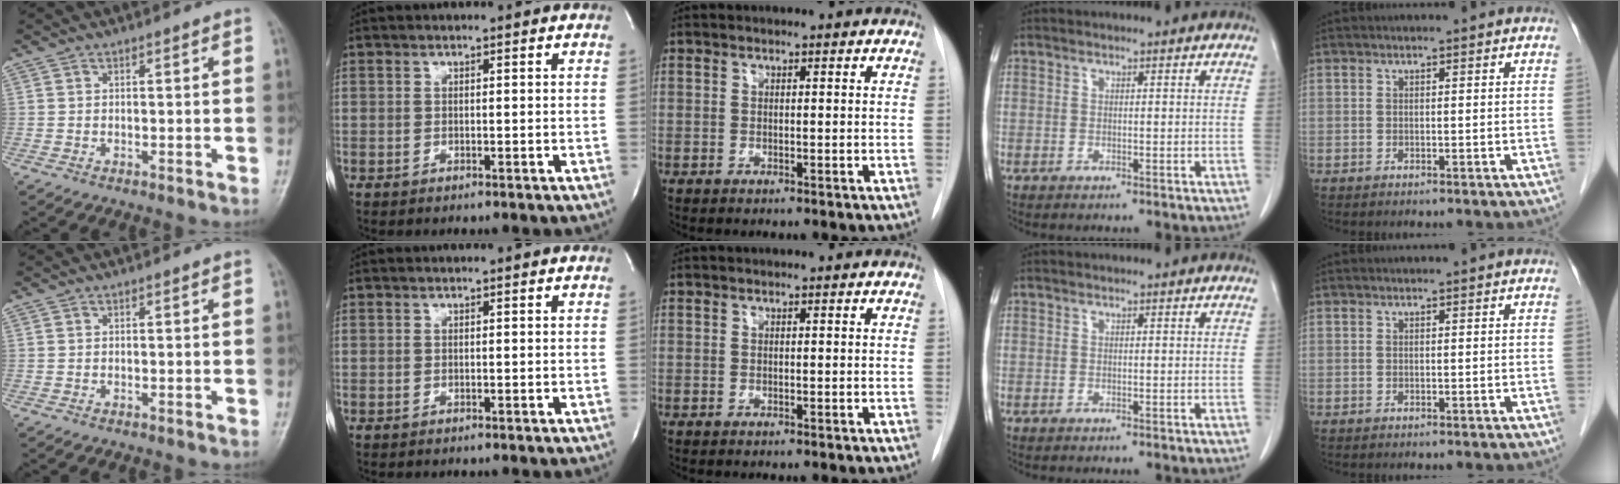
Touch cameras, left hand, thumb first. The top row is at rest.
{}